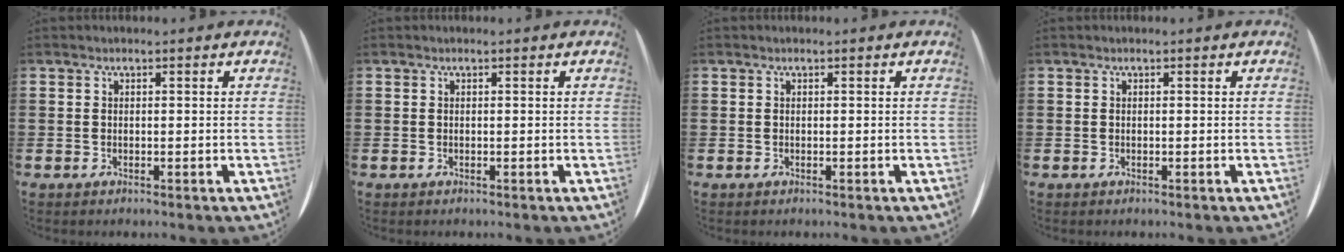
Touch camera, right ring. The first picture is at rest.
{"total": 0.0}
{"total": 0.0}
{"total": 0.0}